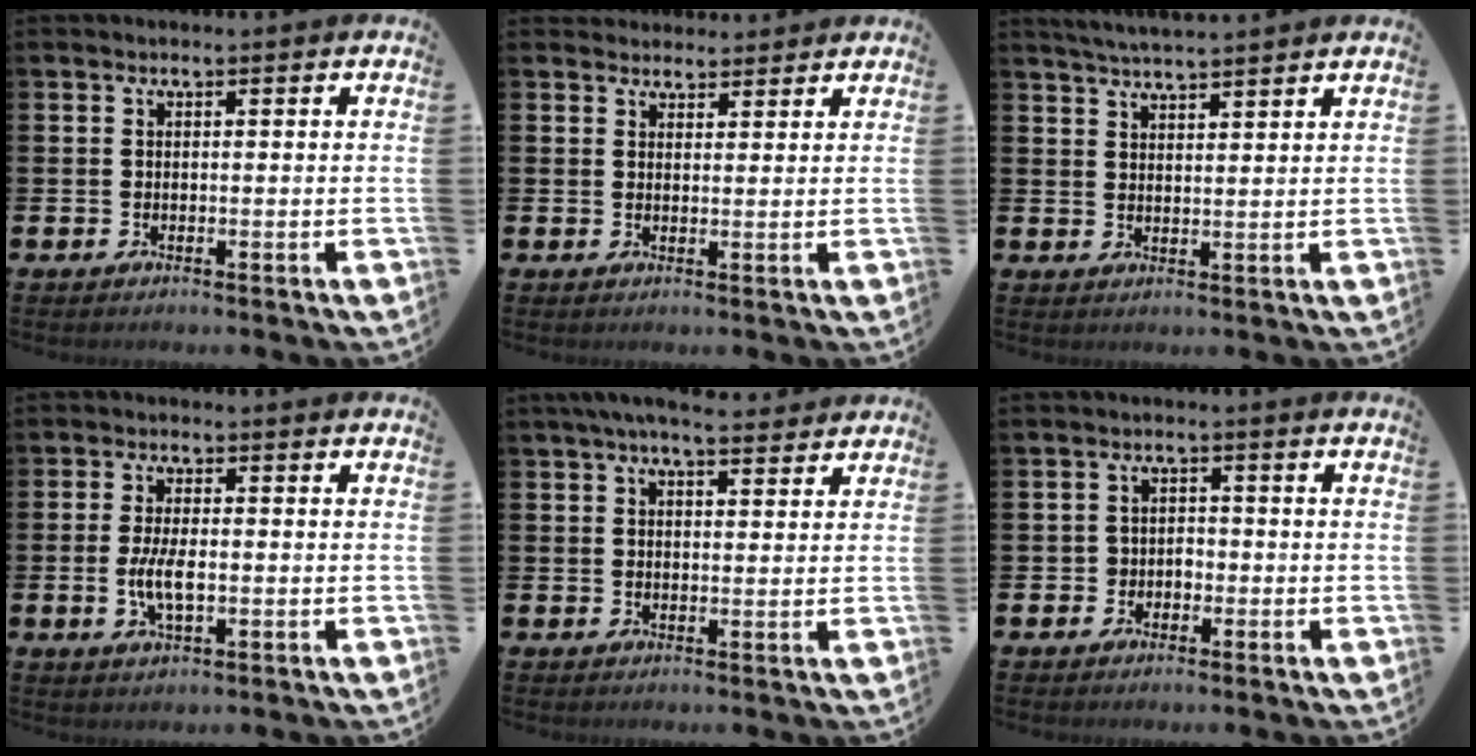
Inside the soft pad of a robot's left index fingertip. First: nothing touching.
{"total": 2.7, "force": [2.5, 0.8, -0.3], "torque": [0.008, -0.012, 0.046]}
{"total": 3.8, "force": [3.8, -0.3, 0.7], "torque": [-0.020, -0.014, 0.068]}
{"total": 4.6, "force": [-0.6, 1.9, 4.1], "torque": [-0.079, 0.001, -0.013]}
{"total": 4.9, "force": [4.3, 1.0, 2.2], "torque": [-0.043, -0.013, 0.076]}
{"total": 2.1, "force": [-1.0, 1.8, 0.3], "torque": [-0.011, 0.004, -0.025]}